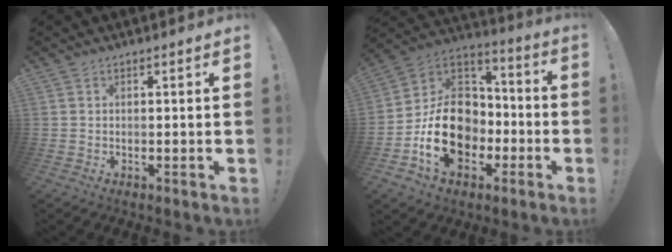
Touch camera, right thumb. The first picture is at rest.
{"total": 20.6, "force": [-6.5, 15.4, 12.2], "torque": [-0.217, 0.039, -0.096]}